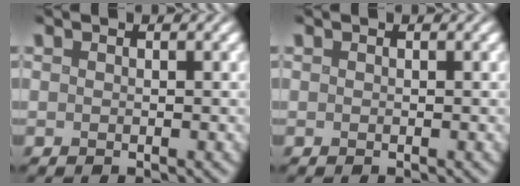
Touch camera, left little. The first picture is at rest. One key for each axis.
{"total": 0.0}